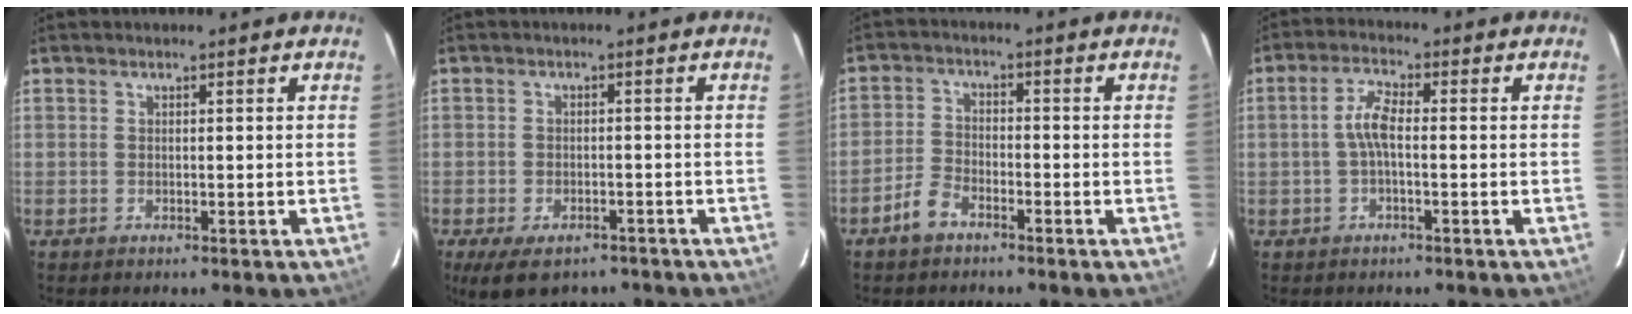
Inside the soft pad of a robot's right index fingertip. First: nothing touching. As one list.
[{"total": 8.7, "force": [-6.2, 4.2, 4.4], "torque": [-0.095, -0.017, -0.091]}, {"total": 4.4, "force": [-3.3, 2.1, 2.1], "torque": [-0.056, 0.010, -0.064]}, {"total": 4.1, "force": [-0.7, 1.2, 3.8], "torque": [-0.083, 0.013, -0.014]}]